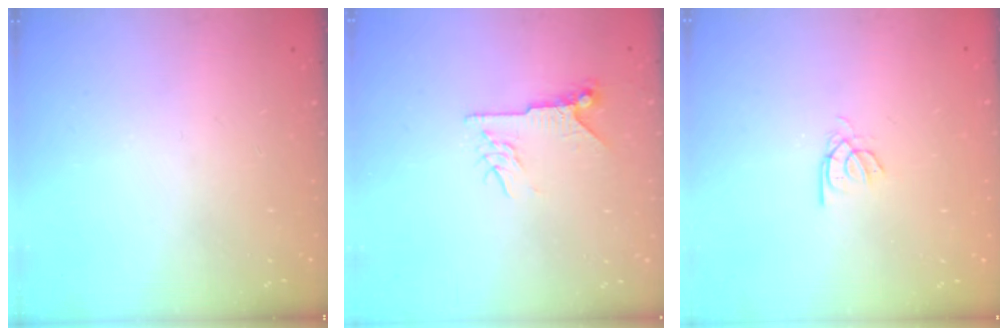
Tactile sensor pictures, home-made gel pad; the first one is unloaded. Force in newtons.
{"total": 7.2, "press": 7.2, "slide": 0.2}
{"total": 2.2, "press": 2.2, "slide": 0.2}